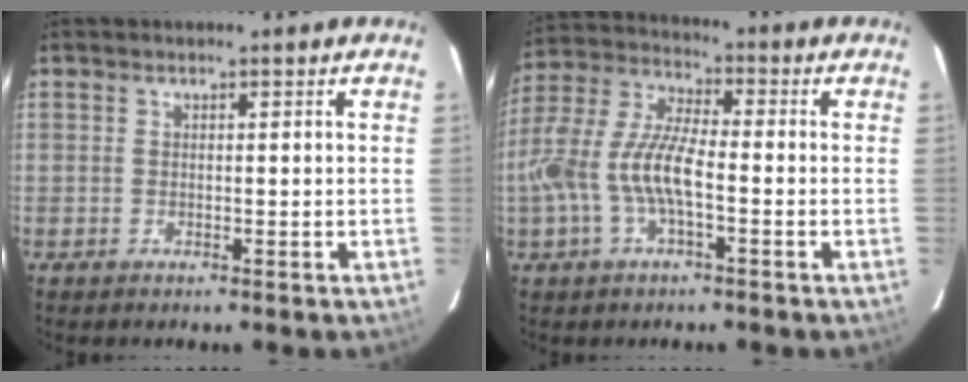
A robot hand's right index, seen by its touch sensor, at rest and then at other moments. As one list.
[{"total": 12.4, "force": [-3.2, 4.1, 11.2], "torque": [-0.244, 0.004, -0.063]}]